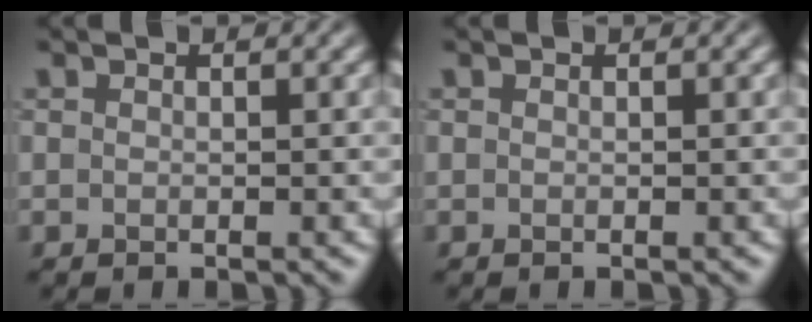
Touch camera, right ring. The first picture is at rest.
{"total": 0.0}